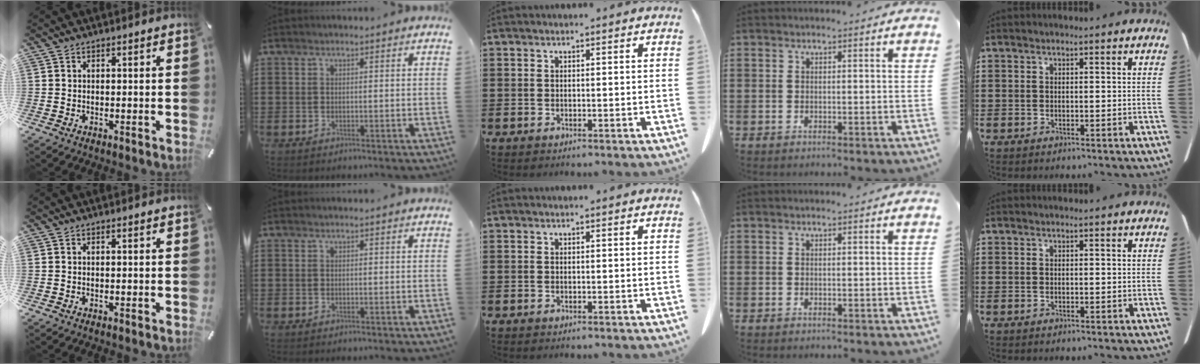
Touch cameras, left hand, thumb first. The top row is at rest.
{}